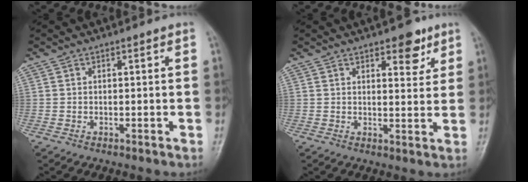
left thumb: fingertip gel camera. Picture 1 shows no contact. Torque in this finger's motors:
{"motor_torque": [-0.05, -0.02, -0.03, -0.22, 0.10]}